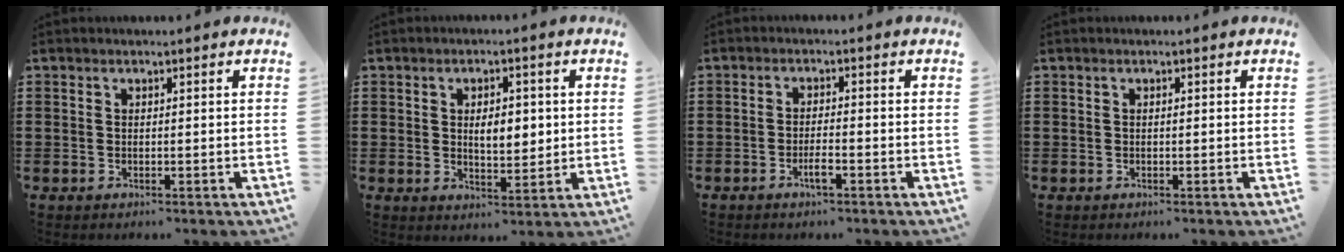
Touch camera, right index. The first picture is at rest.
{"total": 4.8, "force": [0.5, 2.3, 4.1], "torque": [-0.061, -0.001, 0.001]}
{"total": 2.6, "force": [-1.5, 0.3, 2.1], "torque": [-0.043, -0.003, -0.029]}
{"total": 0.0}